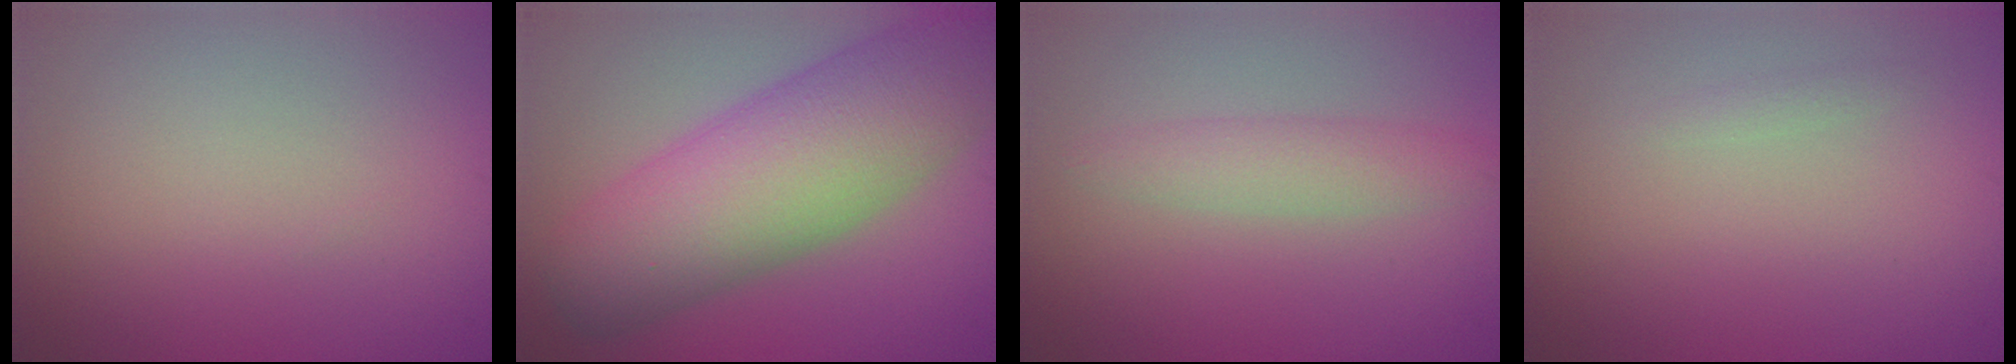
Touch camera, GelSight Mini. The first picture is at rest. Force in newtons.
{"total": 11.6, "press": 11.5, "slide": 0.5}
{"total": 2.5, "press": 2.5, "slide": 0.0}
{"total": 0.6, "press": 0.6, "slide": 0.0}